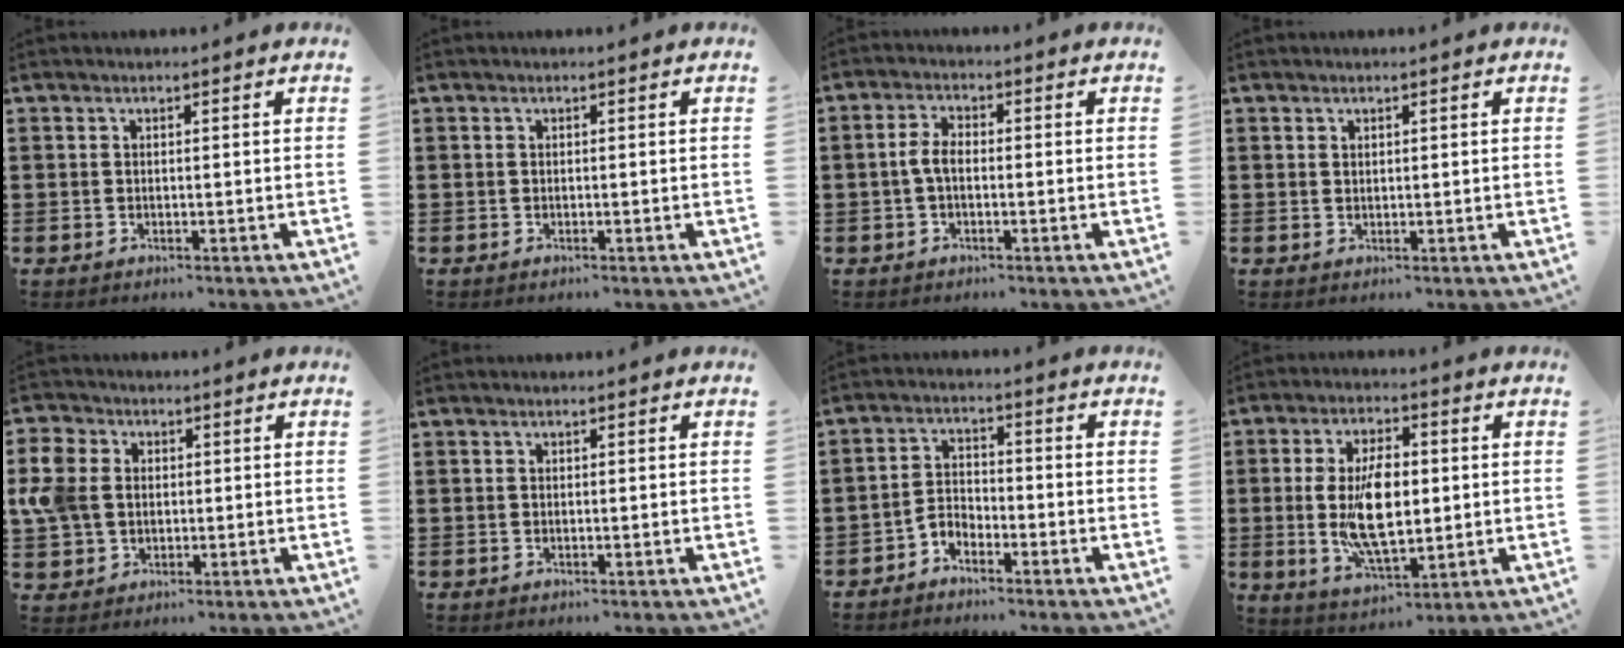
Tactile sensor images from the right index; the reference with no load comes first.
{"total": 0.0}
{"total": 3.4, "force": [-0.6, 1.7, 2.9], "torque": [-0.077, -0.003, -0.019]}
{"total": 0.7, "force": [0.5, 0.5, 0.2], "torque": [-0.004, 0.002, 0.011]}
{"total": 7.2, "force": [0.4, 6.1, 3.8], "torque": [-0.122, 0.009, 0.002]}
{"total": 0.0}
{"total": 2.9, "force": [-2.7, 0.9, 0.5], "torque": [-0.024, 0.004, -0.061]}
{"total": 10.4, "force": [0.2, 4.9, 9.2], "torque": [-0.173, -0.001, -0.001]}